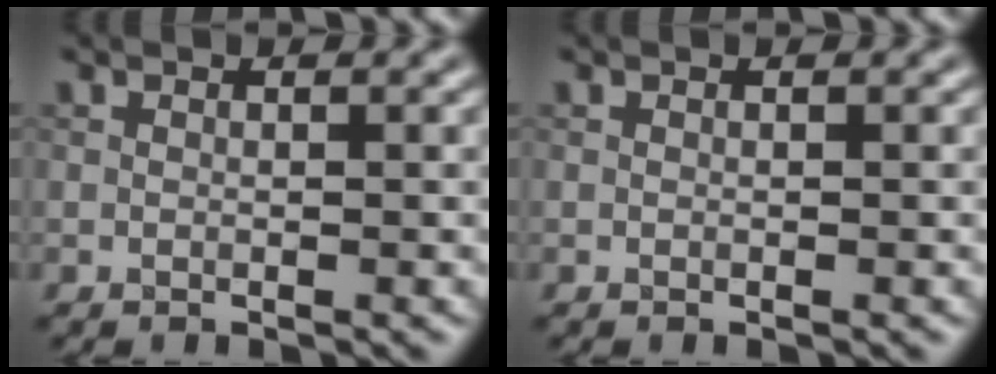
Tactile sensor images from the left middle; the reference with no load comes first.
{"total": 0.0}